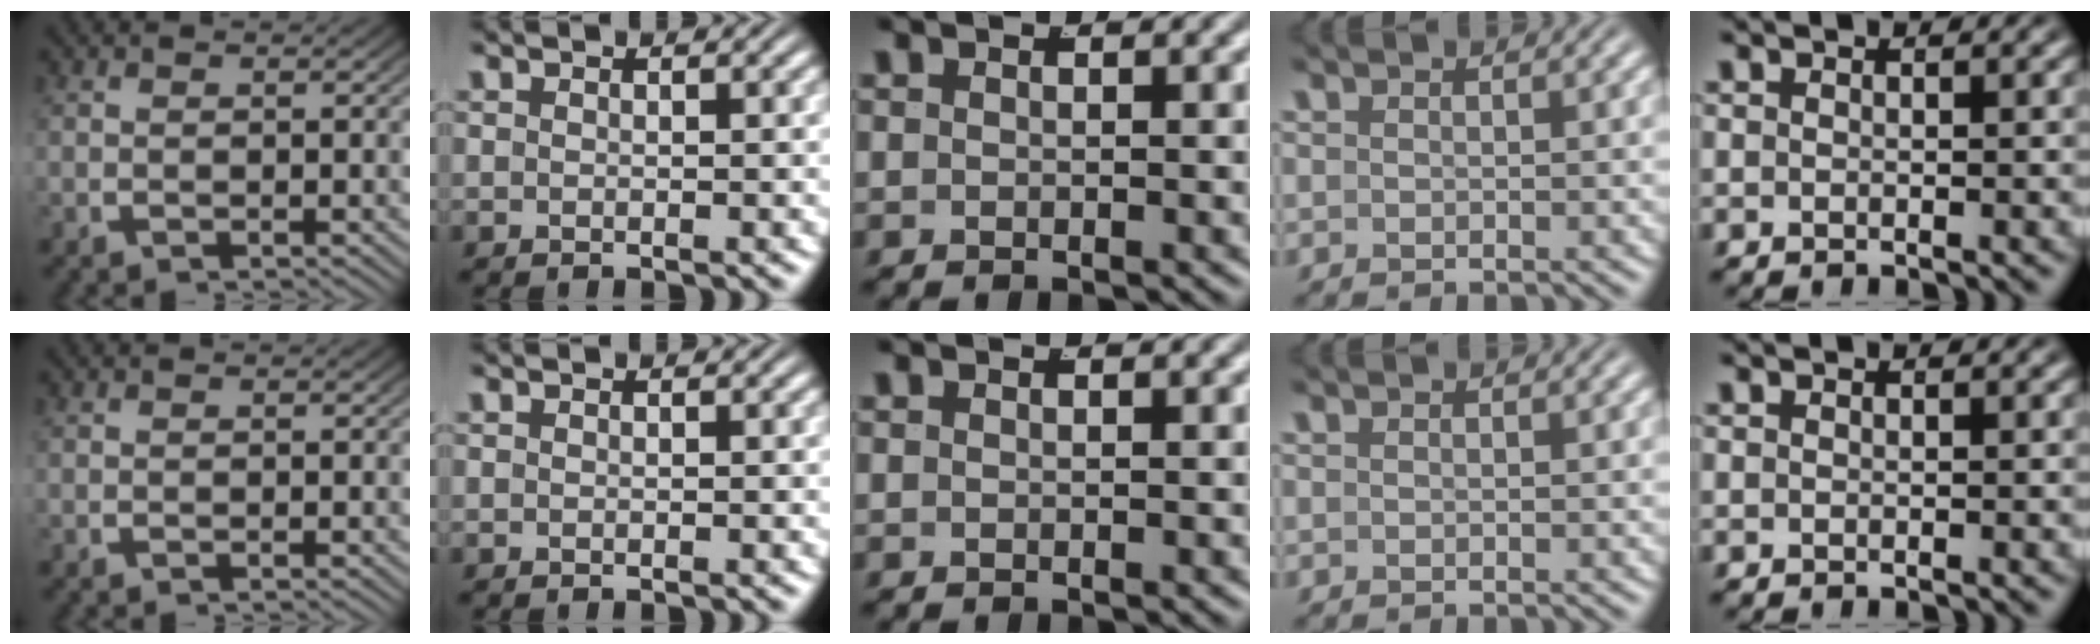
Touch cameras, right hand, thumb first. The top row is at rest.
{}